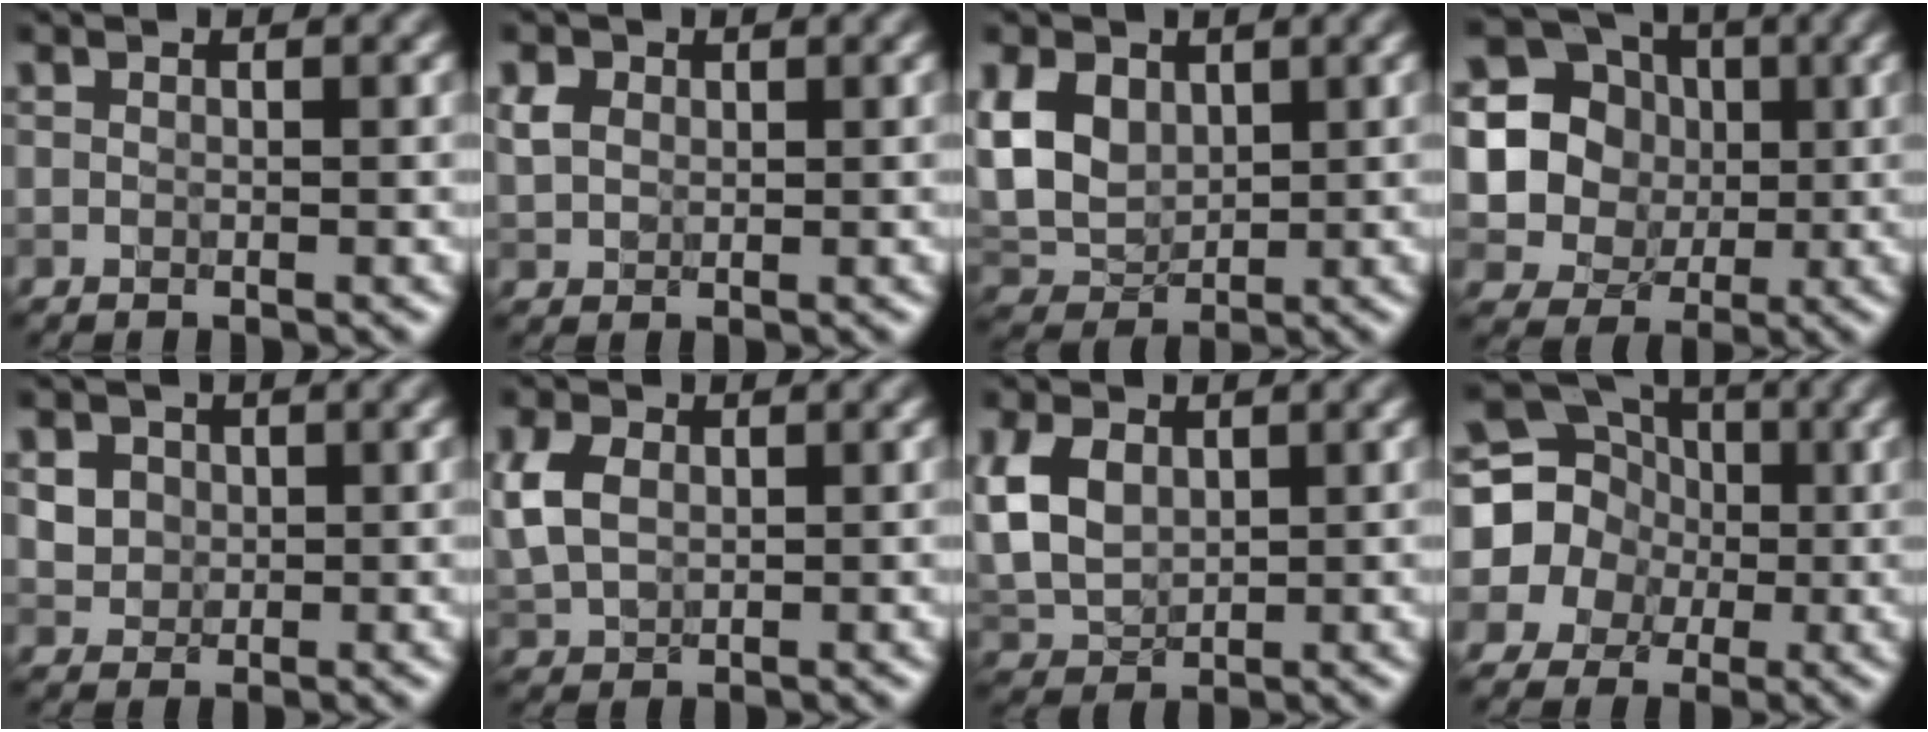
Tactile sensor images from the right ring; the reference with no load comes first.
{"total": 2.2, "force": [0.8, 1.8, 1.0], "torque": [-0.021, 0.004, 0.012]}
{"total": 5.7, "force": [1.4, 4.3, 3.4], "torque": [-0.079, 0.005, 0.023]}
{"total": 18.7, "force": [3.5, 17.6, 5.4], "torque": [-0.161, 0.000, 0.044]}
{"total": 3.8, "force": [1.4, 3.1, 1.5], "torque": [-0.033, 0.010, 0.027]}
{"total": 4.4, "force": [0.9, 3.3, 2.8], "torque": [-0.079, 0.009, 0.019]}
{"total": 5.5, "force": [1.0, 4.0, 3.7], "torque": [-0.094, 0.006, 0.019]}
{"total": 13.2, "force": [0.7, 12.5, 4.0], "torque": [-0.108, 0.025, -0.025]}